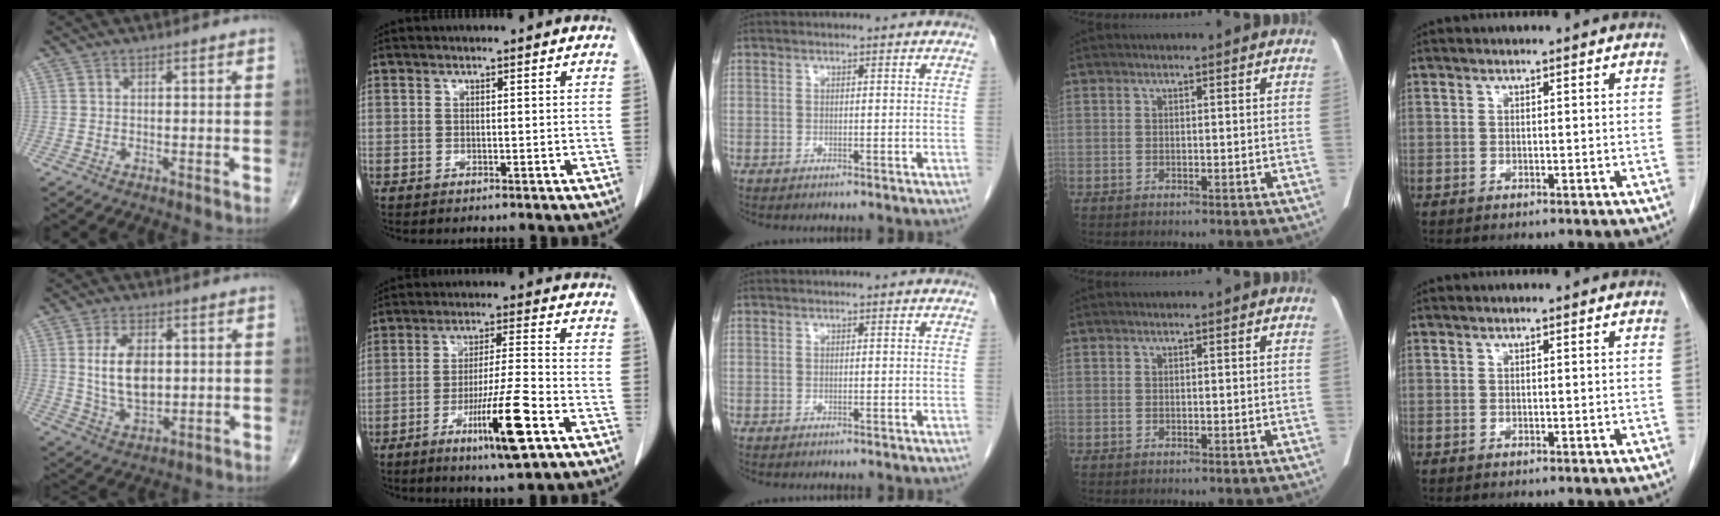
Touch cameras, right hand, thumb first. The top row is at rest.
{"thumb": {"total": 10.2, "force": [1.3, 5.8, 8.3], "torque": [-0.146, -0.014, 0.033]}, "index": {"total": 11.5, "force": [-5.3, -0.1, 10.2], "torque": [-0.177, -0.018, -0.091]}}